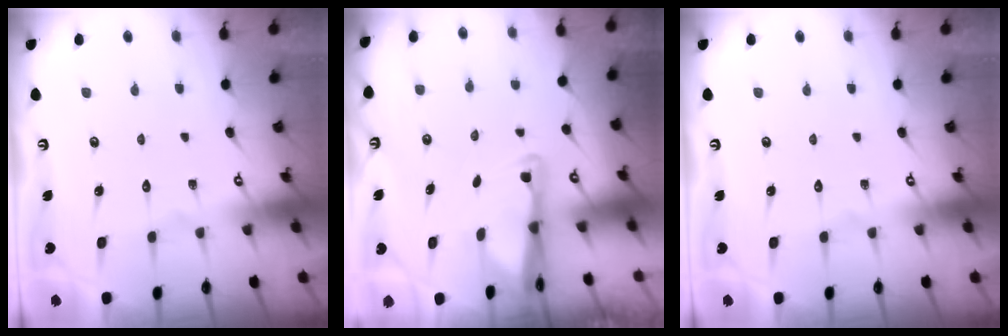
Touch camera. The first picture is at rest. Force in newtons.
{"total": 2.7, "press": 2.7, "slide": 0.5}
{"total": 0.0}